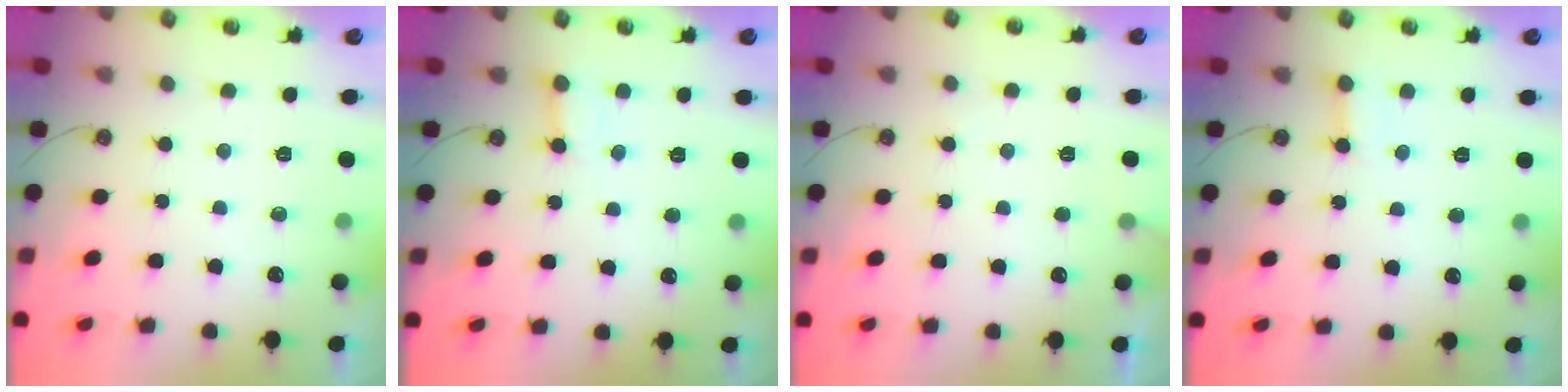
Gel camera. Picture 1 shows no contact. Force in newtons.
{"total": 2.6, "press": 2.6, "slide": 0.4}
{"total": 5.6, "press": 5.6, "slide": 0.3}
{"total": 2.5, "press": 2.5, "slide": 0.4}